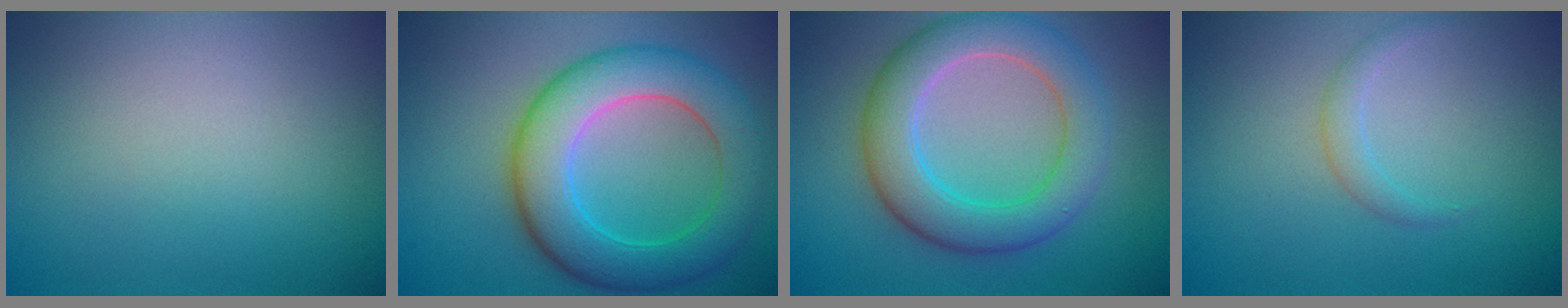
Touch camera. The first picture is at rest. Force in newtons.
{"total": 8.1, "press": 8.1, "slide": 0.2}
{"total": 6.6, "press": 6.6, "slide": 0.4}
{"total": 1.2, "press": 1.2, "slide": 0.1}